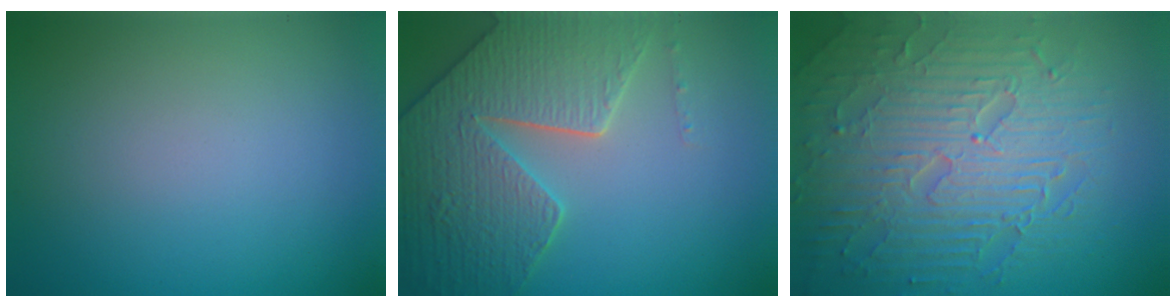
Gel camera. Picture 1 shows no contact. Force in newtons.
{"total": 7.1, "press": 5.9, "slide": 4.0}
{"total": 9.7, "press": 6.5, "slide": 7.2}